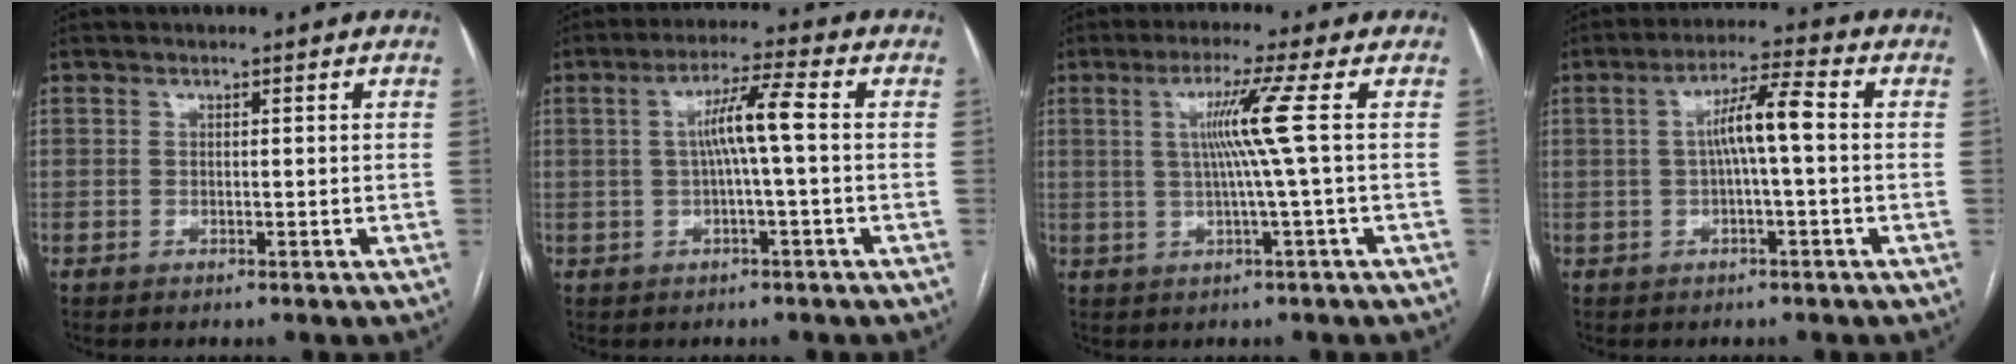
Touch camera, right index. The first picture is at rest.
{"total": 6.1, "force": [0.3, -0.3, 6.1], "torque": [-0.108, 0.015, 0.006]}
{"total": 6.5, "force": [0.9, -2.3, 6.1], "torque": [-0.114, 0.003, 0.023]}
{"total": 6.3, "force": [0.2, 0.3, 6.3], "torque": [-0.111, 0.018, 0.002]}